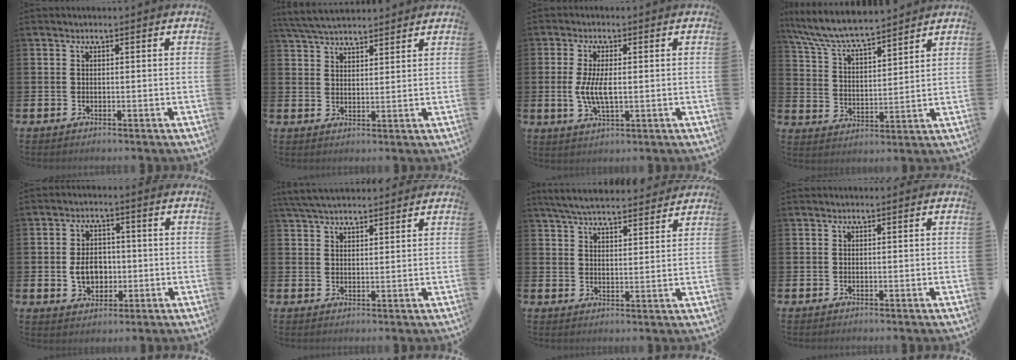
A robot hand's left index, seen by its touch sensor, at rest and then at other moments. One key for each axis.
{"total": 4.7, "fx": 4.5, "fy": 0.9, "fz": 0.9, "tx": -0.037, "ty": -0.016, "tz": 0.085}
{"total": 5.0, "fx": 0.0, "fy": 2.0, "fz": 4.5, "tx": -0.087, "ty": 0.001, "tz": -0.004}
{"total": 7.3, "fx": 7.0, "fy": 0.7, "fz": 2.1, "tx": -0.072, "ty": -0.043, "tz": 0.124}
{"total": 5.0, "fx": -0.5, "fy": 3.9, "fz": 3.1, "tx": -0.045, "ty": 0.003, "tz": -0.017}
{"total": 4.6, "fx": 4.3, "fy": 1.0, "fz": 1.3, "tx": -0.035, "ty": -0.012, "tz": 0.081}
{"total": 5.8, "fx": 5.6, "fy": 0.8, "fz": 1.1, "tx": -0.036, "ty": -0.028, "tz": 0.101}
{"total": 0.0}